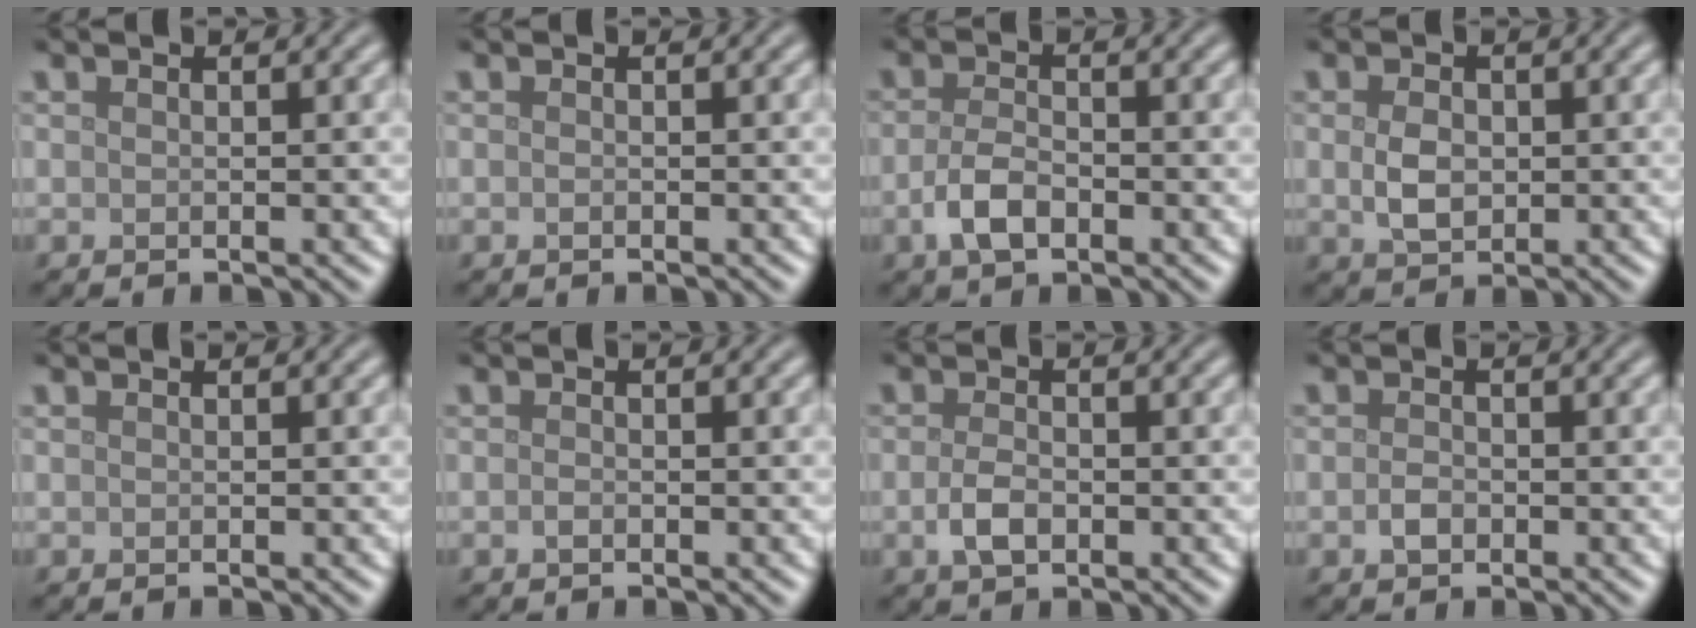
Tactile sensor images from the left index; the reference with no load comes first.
{"total": 0.0}
{"total": 3.1, "force": [-1.3, 1.6, 2.4], "torque": [-0.052, -0.001, -0.029]}
{"total": 2.7, "force": [0.0, 1.9, 1.9], "torque": [-0.041, -0.001, 0.001]}
{"total": 0.0}
{"total": 0.5, "force": [-0.3, 0.3, 0.4], "torque": [-0.009, 0.000, -0.005]}
{"total": 2.3, "force": [-0.6, 1.3, 1.8], "torque": [-0.039, -0.002, -0.014]}
{"total": 1.3, "force": [-0.5, 0.9, 0.8], "torque": [-0.018, 0.000, -0.011]}